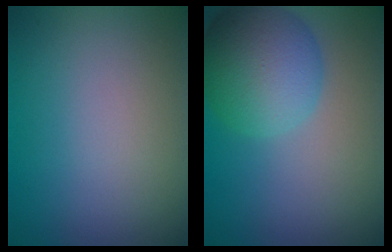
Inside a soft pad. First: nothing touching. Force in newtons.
{"total": 6.4, "press": 6.4, "slide": 0.3}